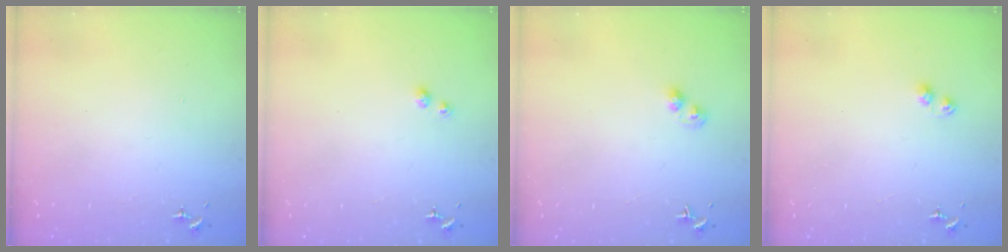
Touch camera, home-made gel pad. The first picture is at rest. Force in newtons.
{"total": 2.6, "press": 2.6, "slide": 0.6}
{"total": 3.9, "press": 3.9, "slide": 0.4}
{"total": 3.0, "press": 3.0, "slide": 0.3}